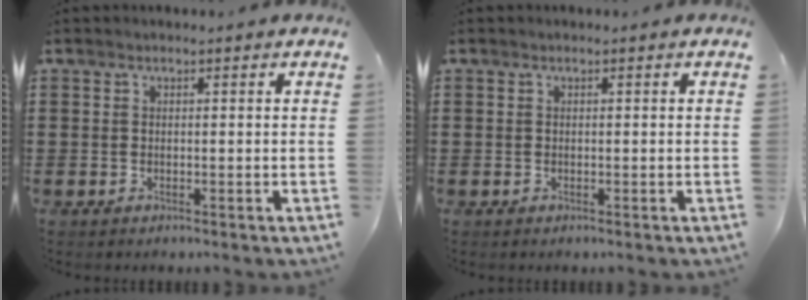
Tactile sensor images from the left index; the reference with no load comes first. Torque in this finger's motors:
{"motor_torque": [0.00, 0.00, 0.00, 0.00]}